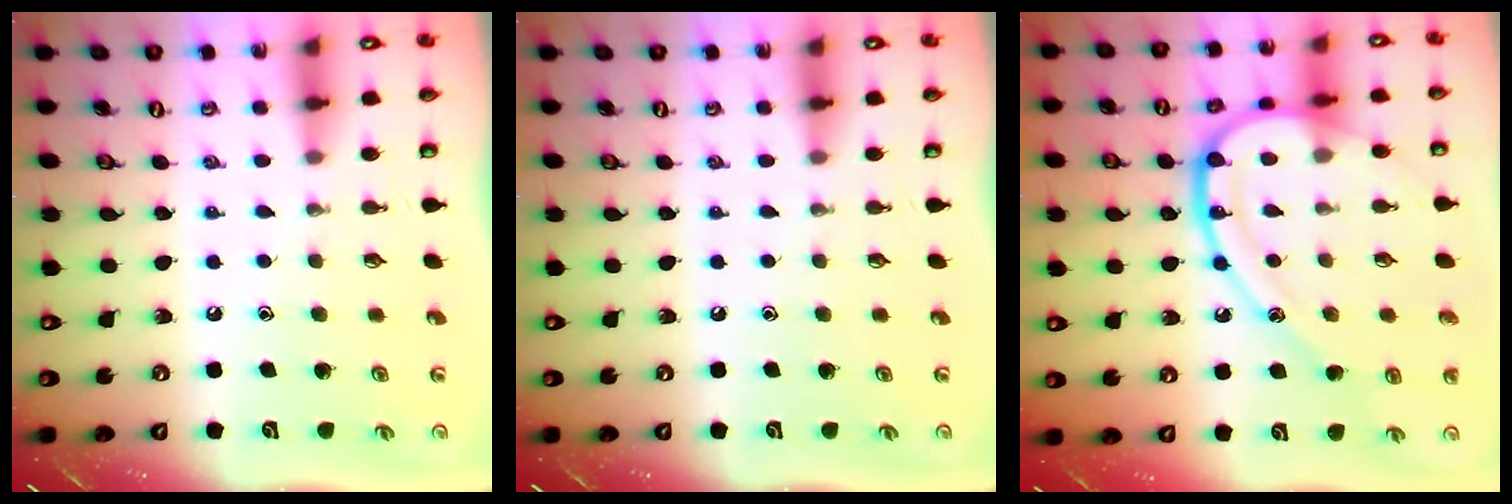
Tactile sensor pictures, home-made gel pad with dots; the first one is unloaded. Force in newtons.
{"total": 0.0}
{"total": 18.6, "press": 18.6, "slide": 1.6}